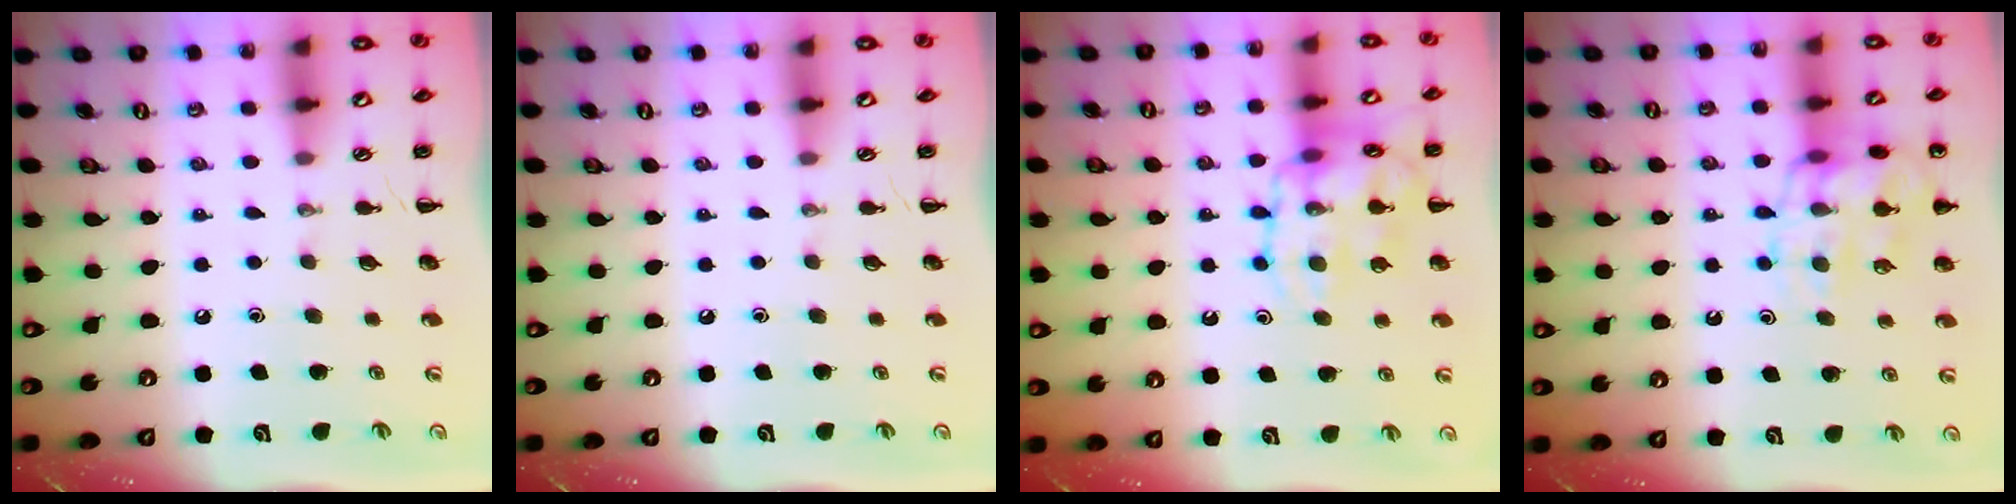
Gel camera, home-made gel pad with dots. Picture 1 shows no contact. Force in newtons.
{"total": 0.0}
{"total": 14.2, "press": 14.1, "slide": 1.1}
{"total": 16.5, "press": 16.4, "slide": 2.2}